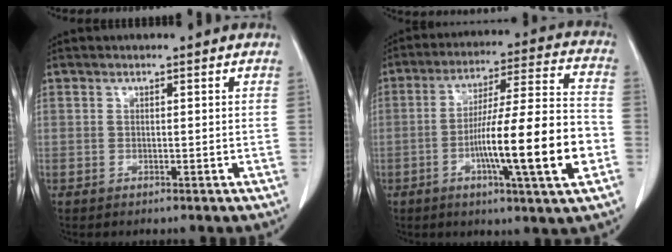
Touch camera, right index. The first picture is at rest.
{"total": 17.8, "force": [-4.9, 0.5, 17.1], "torque": [-0.275, 0.002, -0.079]}